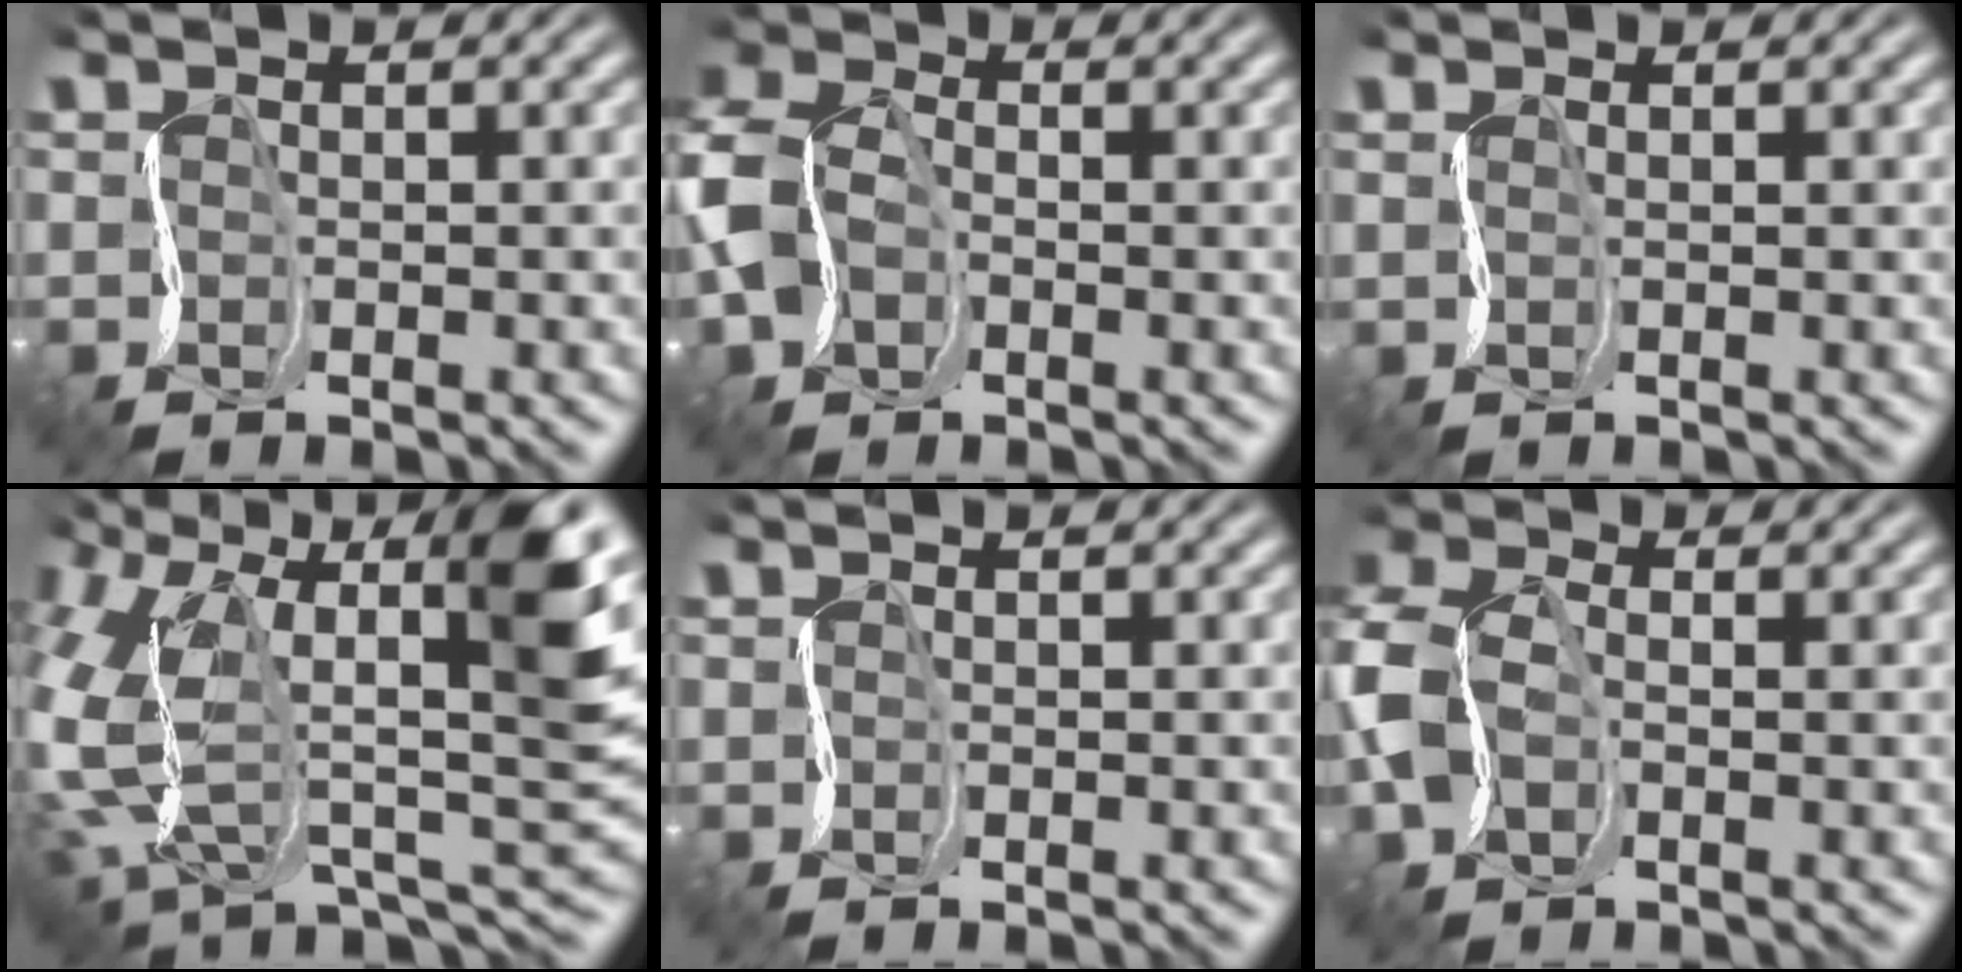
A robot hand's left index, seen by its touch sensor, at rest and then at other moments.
{"total": 5.9, "force": [-1.4, 4.4, 3.7], "torque": [-0.115, 0.002, -0.038]}
{"total": 1.0, "force": [0.9, 0.0, -0.2], "torque": [0.004, 0.003, 0.011]}
{"total": 12.2, "force": [3.1, 7.2, 9.4], "torque": [-0.205, 0.008, 0.054]}
{"total": 0.0}
{"total": 5.8, "force": [-0.4, 4.1, 4.0], "torque": [-0.126, 0.002, -0.018]}